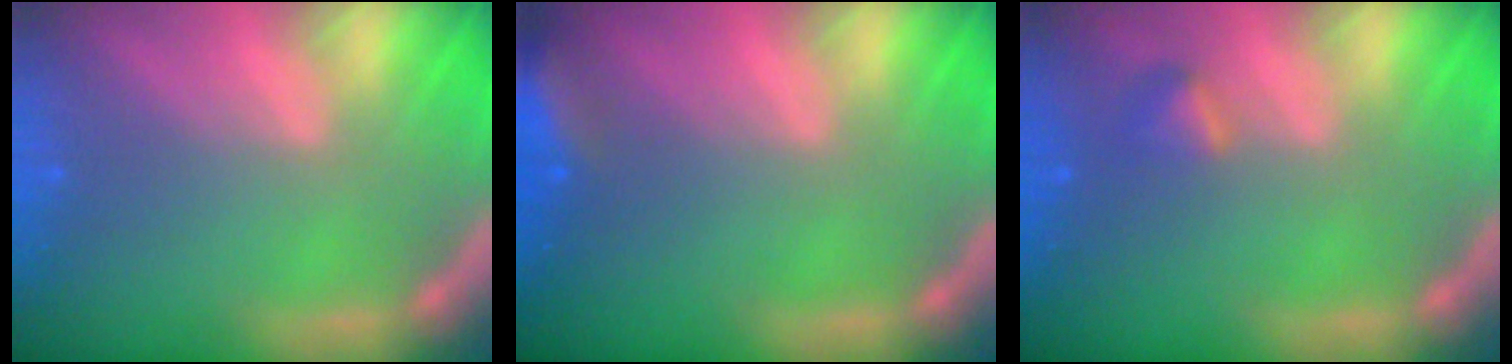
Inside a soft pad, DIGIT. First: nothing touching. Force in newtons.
{"total": 4.0}
{"total": 1.4}